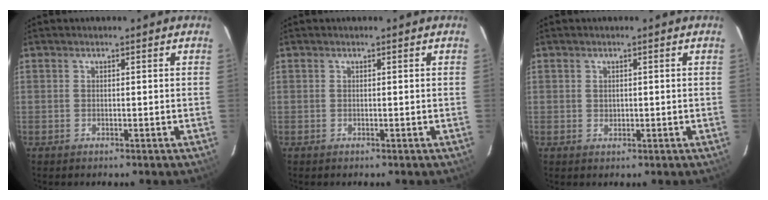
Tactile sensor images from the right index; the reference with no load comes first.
{"total": 0.0}
{"total": 1.0, "force": [0.2, 0.9, 0.4], "torque": [-0.004, 0.003, 0.005]}